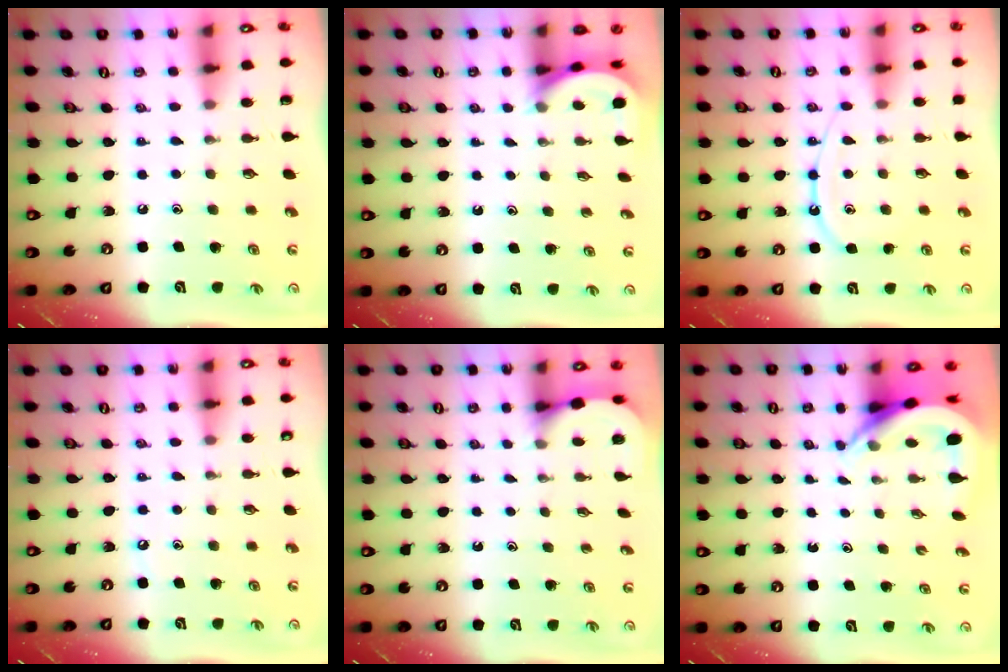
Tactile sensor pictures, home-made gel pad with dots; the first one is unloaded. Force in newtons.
{"total": 4.7, "press": 4.6, "slide": 0.3}
{"total": 10.5, "press": 10.5, "slide": 0.7}
{"total": 3.6, "press": 3.6, "slide": 0.4}
{"total": 2.6, "press": 2.6, "slide": 0.2}
{"total": 4.1, "press": 4.1, "slide": 0.2}